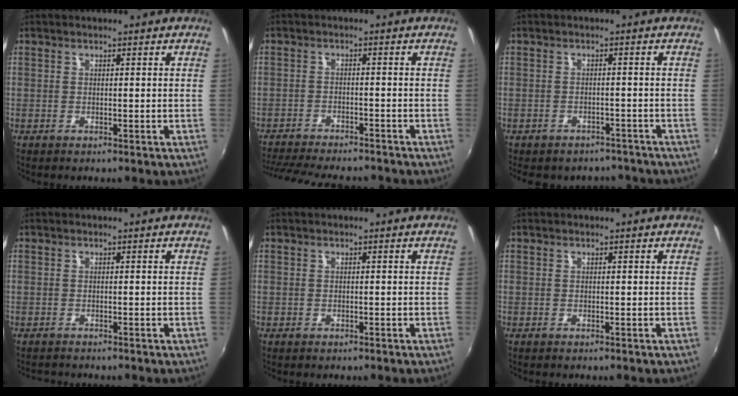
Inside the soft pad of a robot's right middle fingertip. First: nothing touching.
{"total": 15.4, "force": [-13.5, 3.3, 6.6], "torque": [-0.144, -0.024, -0.203]}
{"total": 8.2, "force": [-6.9, 3.9, 2.2], "torque": [-0.053, -0.004, -0.084]}
{"total": 1.3, "force": [-1.2, 0.4, 0.1], "torque": [-0.008, -0.003, -0.020]}
{"total": 0.5, "force": [-0.4, 0.3, 0.1], "torque": [-0.003, -0.002, -0.008]}
{"total": 0.0}